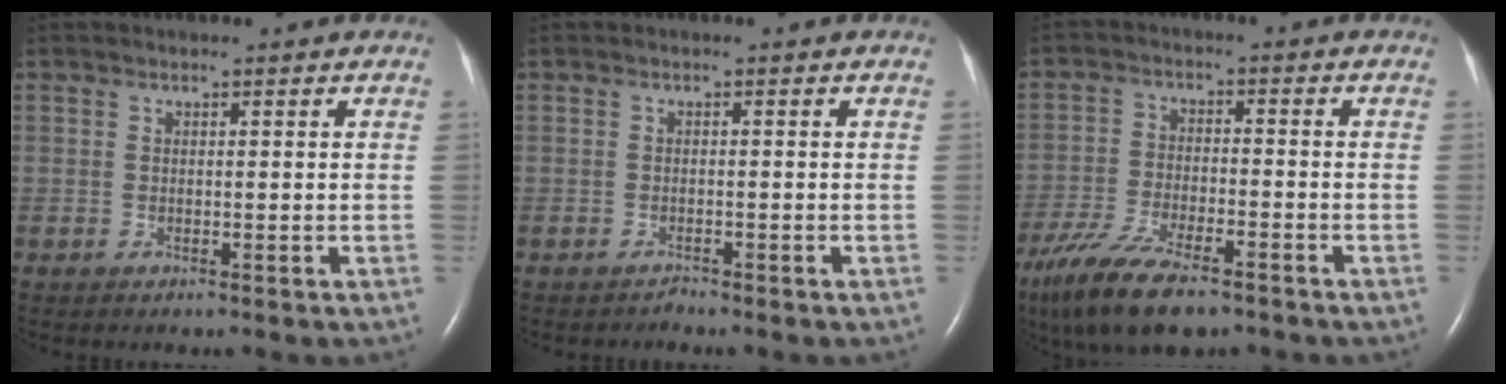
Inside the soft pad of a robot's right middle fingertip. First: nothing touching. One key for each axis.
{"total": 0.6, "fx": -0.6, "fy": 0.0, "fz": -0.1, "tx": -0.001, "ty": -0.003, "tz": -0.011}
{"total": 13.3, "fx": -9.6, "fy": 3.6, "fz": 8.5, "tx": -0.171, "ty": -0.030, "tz": -0.167}